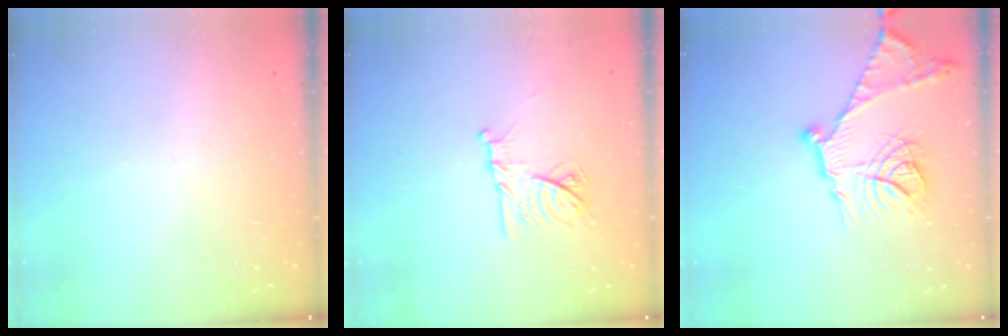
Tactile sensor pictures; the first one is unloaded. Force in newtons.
{"total": 11.7, "press": 11.7, "slide": 0.1}
{"total": 19.7, "press": 19.6, "slide": 1.7}